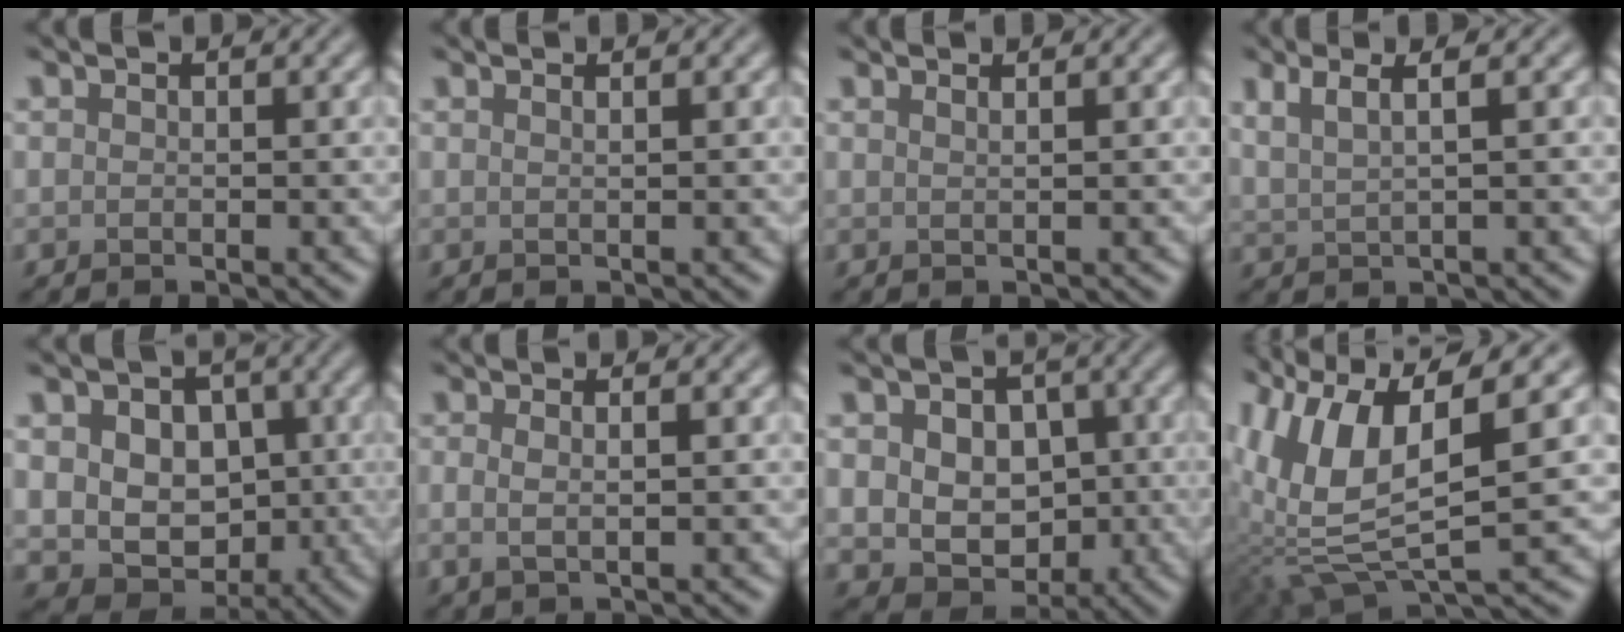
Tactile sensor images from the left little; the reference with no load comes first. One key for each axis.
{"total": 1.2, "fx": 0.7, "fy": 0.5, "fz": 0.8, "tx": -0.002, "ty": 0.002, "tz": -0.001}
{"total": 2.1, "fx": 1.2, "fy": 0.9, "fz": 1.4, "tx": 0.001, "ty": 0.002, "tz": -0.010}
{"total": 3.0, "fx": 1.6, "fy": 0.9, "fz": 2.4, "tx": -0.034, "ty": 0.003, "tz": 0.022}
{"total": 9.3, "fx": 1.0, "fy": 7.5, "fz": 5.4, "tx": -0.065, "ty": 0.023, "tz": 0.002}
{"total": 1.8, "fx": 0.2, "fy": 0.6, "fz": 1.7, "tx": -0.032, "ty": 0.001, "tz": 0.001}
{"total": 8.5, "fx": 0.5, "fy": 6.8, "fz": 5.0, "tx": -0.059, "ty": 0.017, "tz": -0.001}
{"total": 11.1, "fx": 2.5, "fy": 4.7, "fz": 9.8, "tx": -0.220, "ty": -0.017, "tz": 0.052}